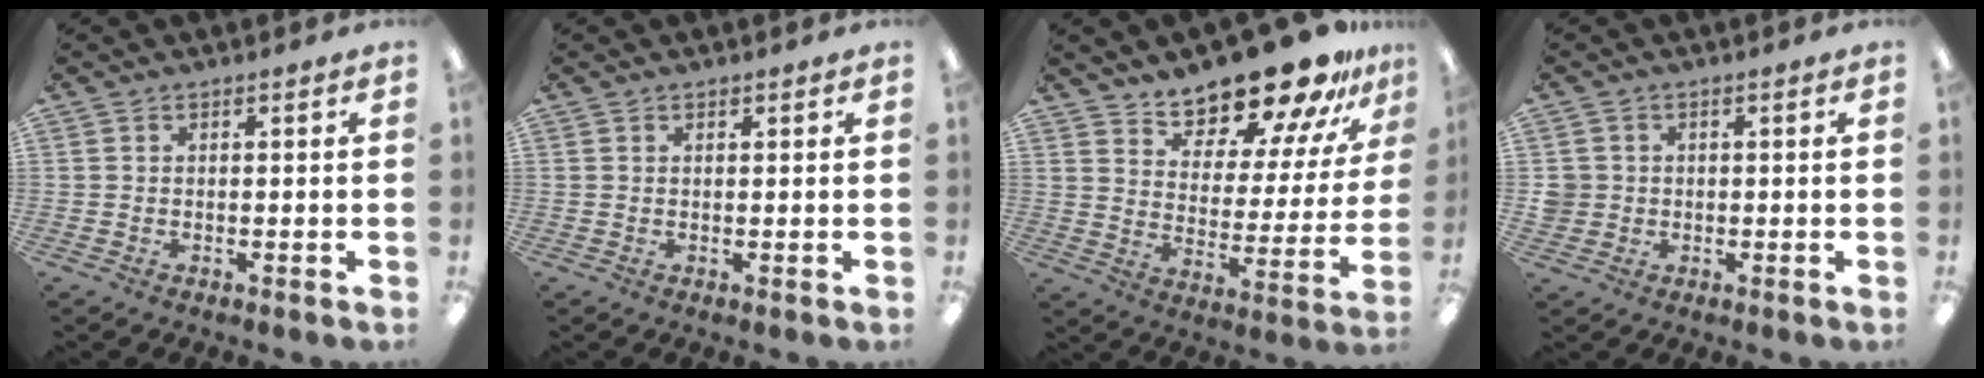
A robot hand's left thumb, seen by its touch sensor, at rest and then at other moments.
{"total": 0.8, "force": [0.5, 0.4, 0.5], "torque": [-0.010, 0.003, 0.010]}
{"total": 17.6, "force": [15.8, 4.9, 6.0], "torque": [-0.088, -0.129, 0.271]}
{"total": 3.3, "force": [0.0, 3.3, 0.4], "torque": [-0.006, 0.004, -0.002]}